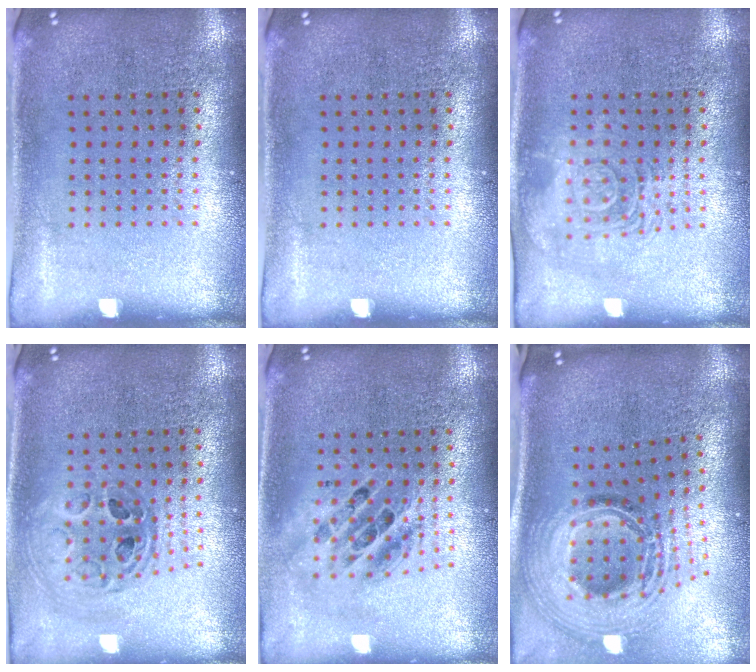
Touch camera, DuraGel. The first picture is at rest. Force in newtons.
{"total": 0.0}
{"total": 2.5, "press": 2.5, "slide": 0.5}
{"total": 1.0, "press": 0.9, "slide": 0.3}
{"total": 1.7, "press": 1.4, "slide": 1.0}
{"total": 2.5, "press": 1.8, "slide": 1.8}